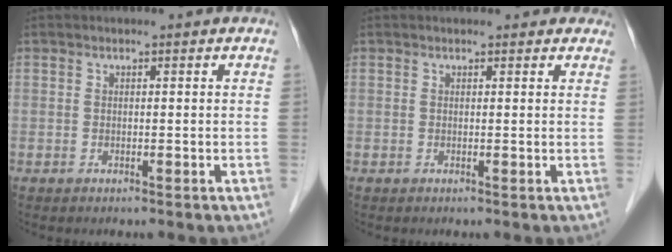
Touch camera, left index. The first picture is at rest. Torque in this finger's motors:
{"motor_torque": [0.22, -0.15, 0.13, 0.02]}